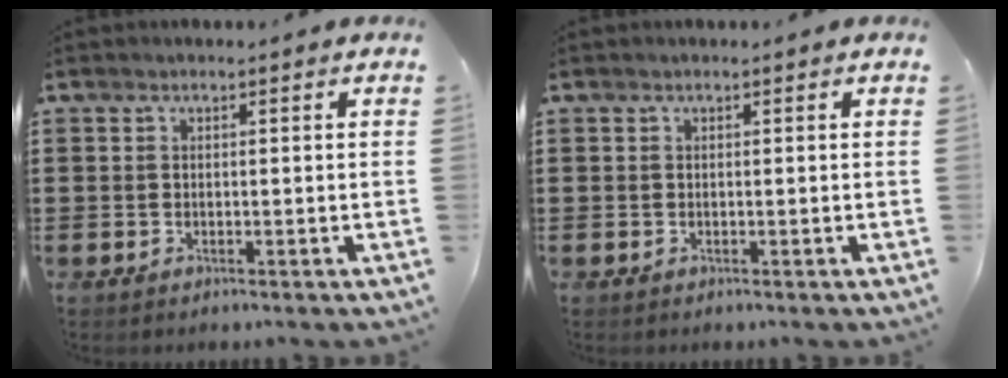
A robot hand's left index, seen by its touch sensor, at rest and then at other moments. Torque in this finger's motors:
{"motor_torque": [0.00, 0.00, 0.00, 0.00]}